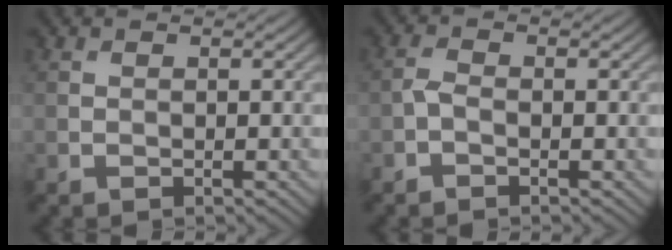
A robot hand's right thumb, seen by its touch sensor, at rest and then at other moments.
{"total": 1.5, "force": [-0.8, 0.7, 1.1], "torque": [-0.026, 0.002, -0.021]}